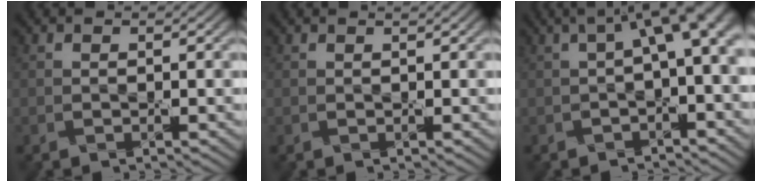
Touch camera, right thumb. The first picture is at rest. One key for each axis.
{"total": 0.7, "fx": 0.6, "fy": 0.0, "fz": 0.4, "tx": -0.009, "ty": -0.001, "tz": 0.003}
{"total": 6.7, "fx": 0.8, "fy": 2.2, "fz": 6.3, "tx": -0.087, "ty": 0.016, "tz": 0.011}